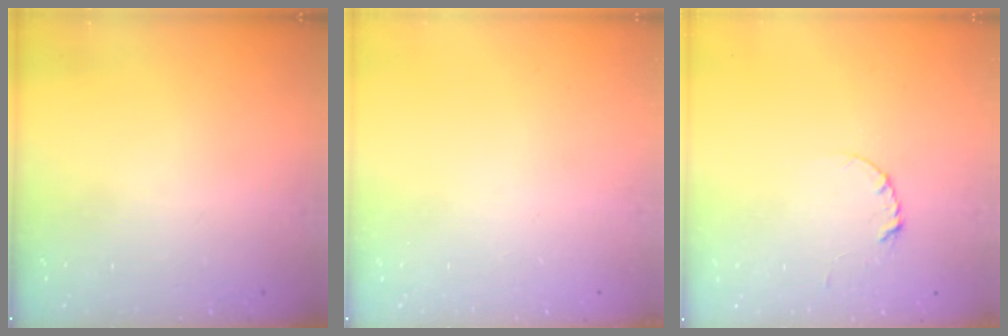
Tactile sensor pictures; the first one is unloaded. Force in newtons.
{"total": 0.0}
{"total": 3.5, "press": 3.5, "slide": 0.4}